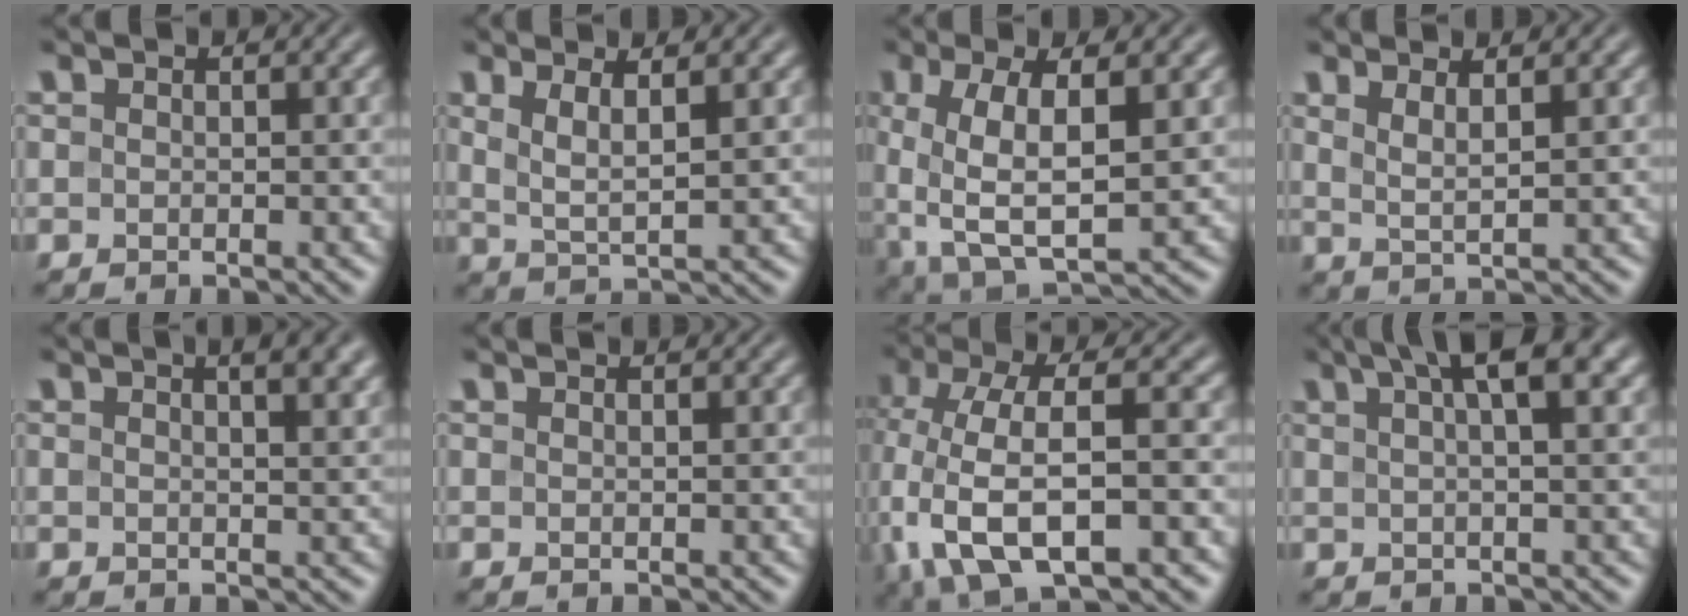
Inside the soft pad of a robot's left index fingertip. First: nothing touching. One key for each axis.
{"total": 2.8, "fx": 1.5, "fy": 0.5, "fz": 2.4, "tx": -0.044, "ty": -0.004, "tz": 0.028}
{"total": 8.2, "fx": 0.7, "fy": 3.4, "fz": 7.4, "tx": -0.148, "ty": 0.003, "tz": 0.009}
{"total": 2.2, "fx": 1.4, "fy": 0.4, "fz": 1.7, "tx": -0.026, "ty": -0.002, "tz": 0.023}
{"total": 4.7, "fx": 2.4, "fy": 1.8, "fz": 3.6, "tx": -0.023, "ty": 0.020, "tz": 0.006}
{"total": 1.2, "fx": 1.2, "fy": 0.1, "fz": 0.3, "tx": -0.011, "ty": -0.003, "tz": 0.008}
{"total": 9.5, "fx": -2.0, "fy": 3.9, "fz": 8.5, "tx": -0.176, "ty": 0.000, "tz": -0.040}
{"total": 5.5, "fx": 3.0, "fy": 1.1, "fz": 4.5, "tx": -0.054, "ty": 0.019, "tz": 0.038}